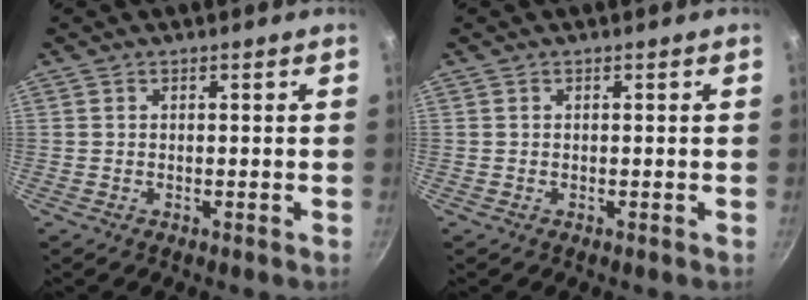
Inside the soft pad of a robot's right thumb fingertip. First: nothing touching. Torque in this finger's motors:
{"motor_torque": [-0.10, 0.12, 0.02, 0.01, 0.02]}